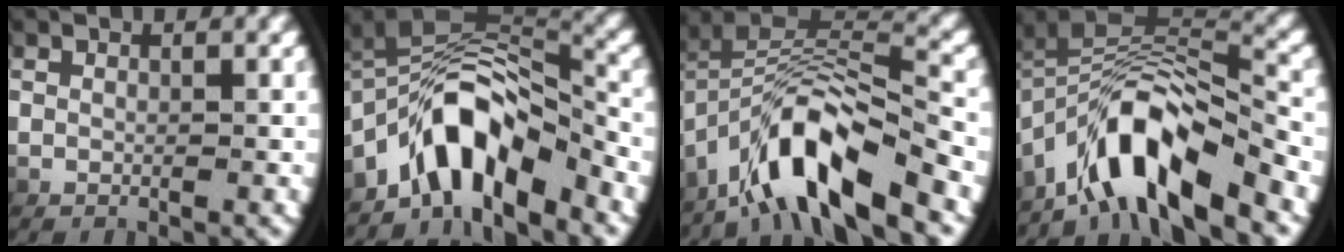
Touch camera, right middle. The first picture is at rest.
{"total": 8.4, "force": [-3.1, 4.8, 6.2], "torque": [-0.119, 0.002, -0.049]}
{"total": 7.6, "force": [-4.2, 2.6, 5.8], "torque": [-0.102, 0.000, -0.066]}
{"total": 8.9, "force": [-4.3, 4.1, 6.6], "torque": [-0.118, -0.001, -0.067]}